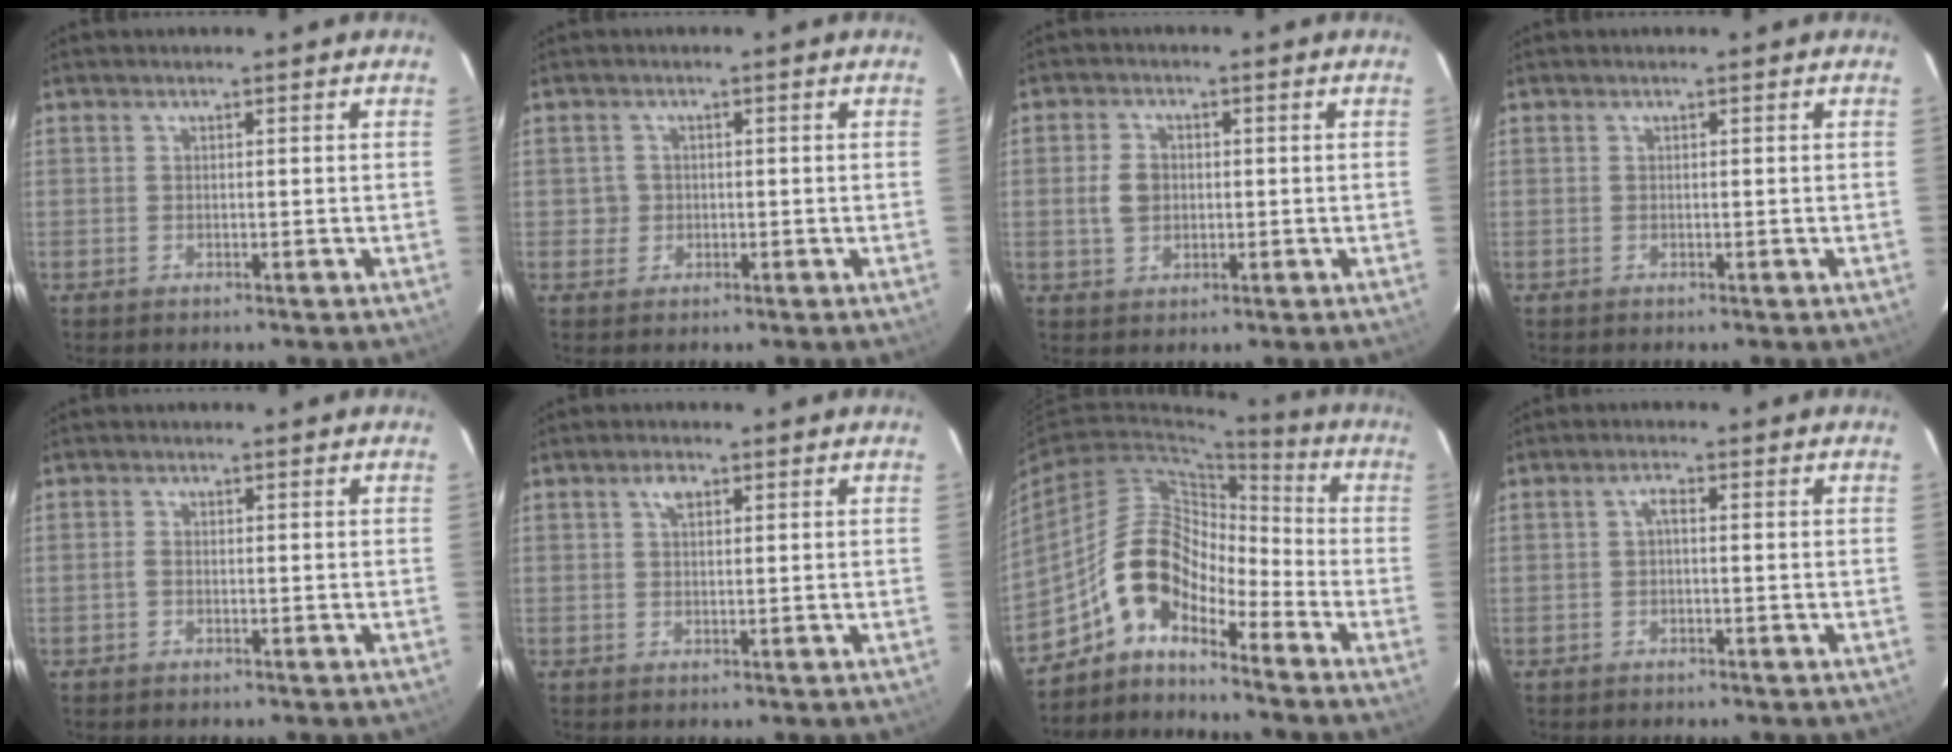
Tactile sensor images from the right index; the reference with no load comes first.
{"total": 2.1, "force": [-0.2, 2.1, 0.0], "torque": [0.002, 0.008, 0.000]}
{"total": 4.6, "force": [-0.1, 3.6, 2.9], "torque": [-0.059, 0.008, 0.001]}
{"total": 0.0}
{"total": 0.8, "force": [-0.4, 0.5, 0.5], "torque": [-0.012, 0.003, -0.009]}
{"total": 2.3, "force": [1.1, 1.3, 1.6], "torque": [-0.029, 0.008, 0.018]}
{"total": 9.8, "force": [-6.8, 4.5, 5.4], "torque": [-0.096, 0.032, -0.144]}
{"total": 1.5, "force": [-0.2, 0.6, 1.4], "torque": [-0.027, 0.009, -0.005]}